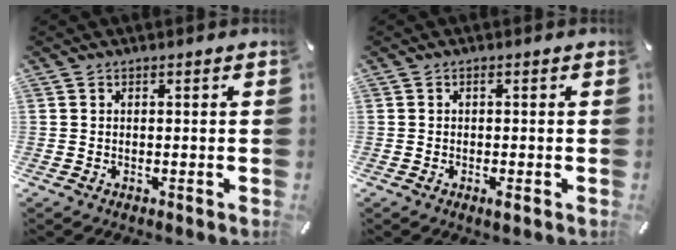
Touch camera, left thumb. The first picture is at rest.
{"total": 1.6, "force": [-0.2, 0.5, 1.6], "torque": [-0.027, 0.001, -0.004]}